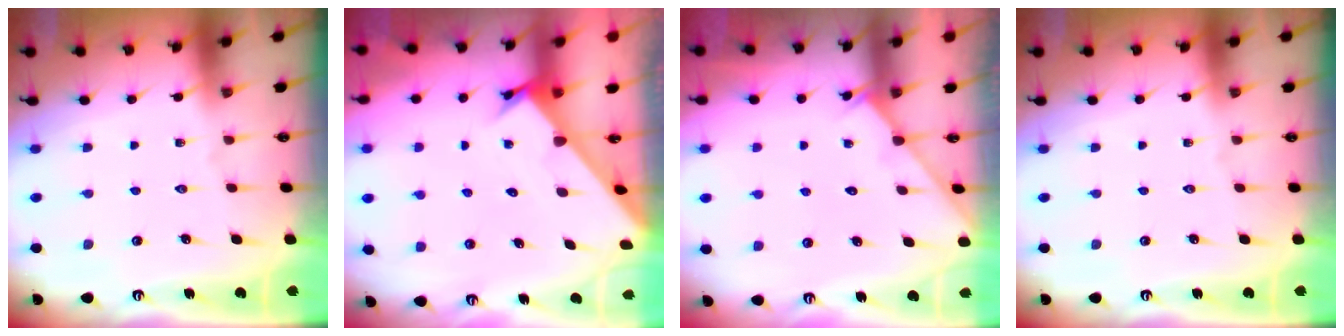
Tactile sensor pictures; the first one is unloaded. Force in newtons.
{"total": 2.3, "press": 2.3, "slide": 0.1}
{"total": 2.3, "press": 2.3, "slide": 0.2}
{"total": 0.0}